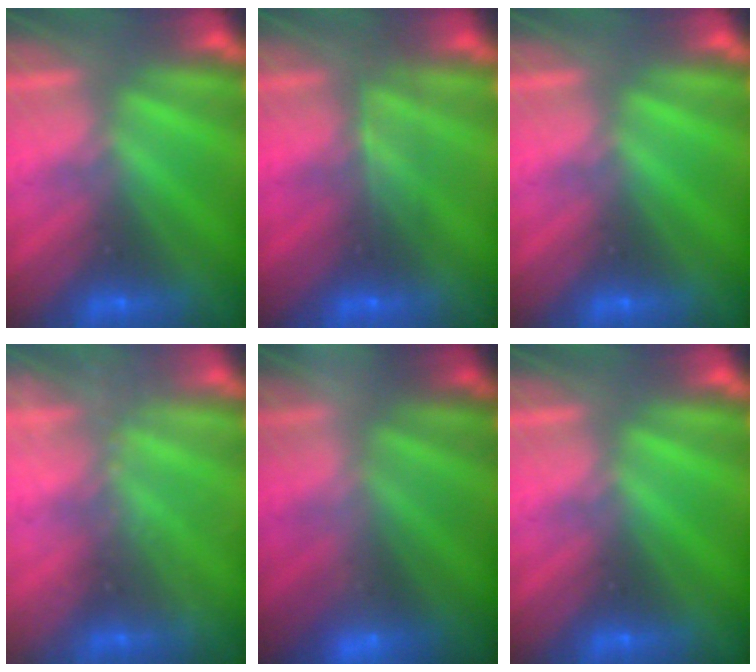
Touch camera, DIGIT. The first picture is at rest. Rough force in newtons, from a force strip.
{"total": 2.4}
{"total": 0.0}
{"total": 2.0}
{"total": 2.2}
{"total": 0.0}